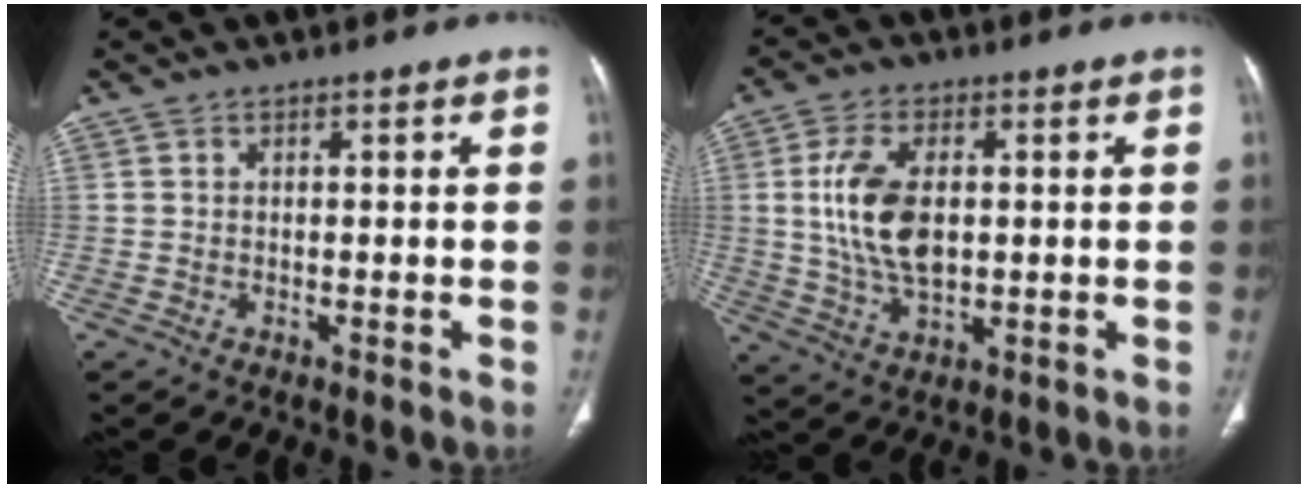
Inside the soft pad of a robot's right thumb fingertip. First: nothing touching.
{"total": 11.8, "force": [1.3, 6.6, 9.6], "torque": [-0.188, -0.004, 0.031]}